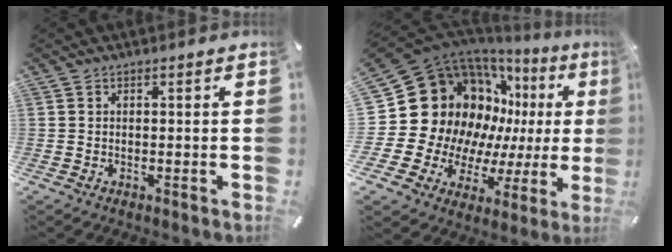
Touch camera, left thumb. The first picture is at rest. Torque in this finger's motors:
{"motor_torque": [1.72, 3.30, 2.36, -0.41, 0.12]}